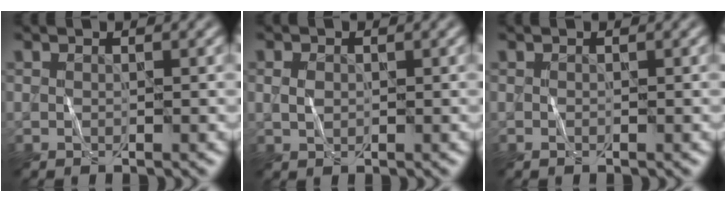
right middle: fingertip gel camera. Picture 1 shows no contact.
{"total": 1.2, "force": [0.4, 0.9, 0.7], "torque": [-0.015, 0.002, 0.007]}
{"total": 0.0}